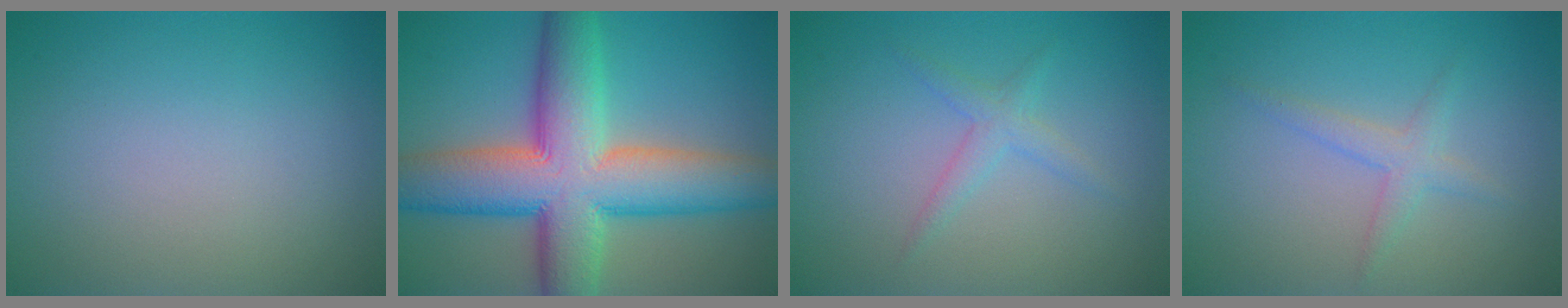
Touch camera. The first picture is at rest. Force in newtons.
{"total": 12.8, "press": 12.8, "slide": 0.5}
{"total": 1.0, "press": 1.0, "slide": 0.1}
{"total": 1.8, "press": 1.8, "slide": 0.0}